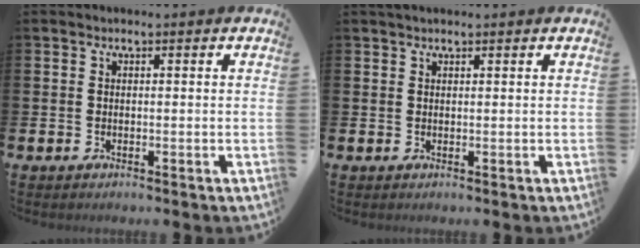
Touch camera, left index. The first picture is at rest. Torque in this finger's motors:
{"motor_torque": [0.21, -0.15, 0.39, 0.11]}